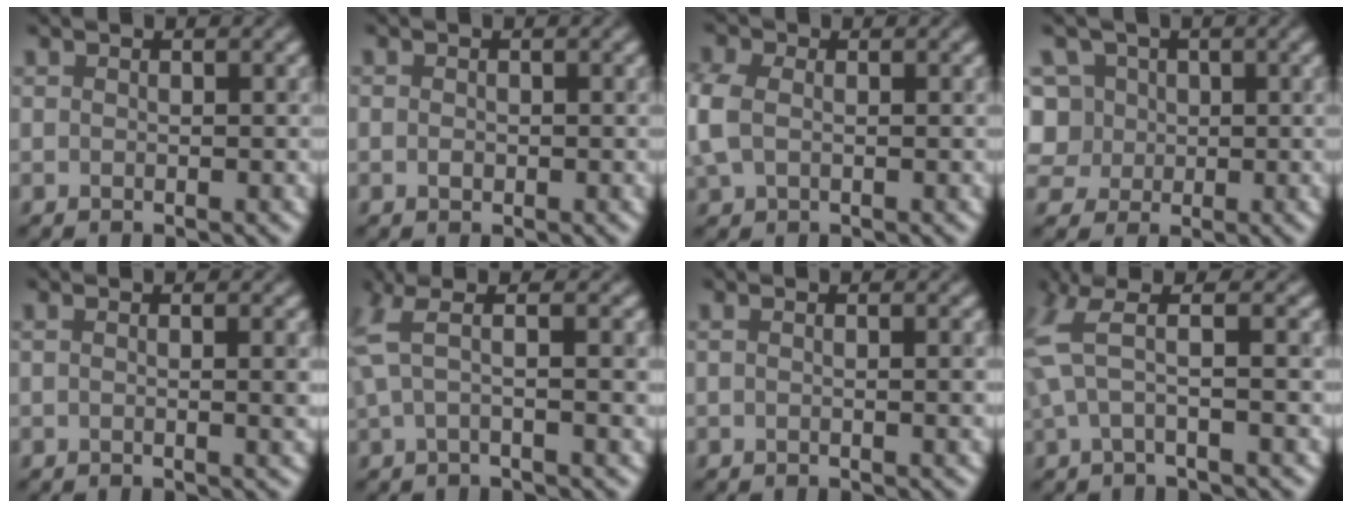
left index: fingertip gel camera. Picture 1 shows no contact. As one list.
[{"total": 0.7, "force": [-0.2, 0.5, 0.4], "torque": [-0.009, -0.002, -0.006]}, {"total": 3.0, "force": [0.0, 2.2, 2.0], "torque": [-0.064, 0.004, -0.005]}, {"total": 8.2, "force": [1.8, 7.1, 3.7], "torque": [-0.073, 0.041, -0.001]}, {"total": 2.1, "force": [0.2, 0.4, 2.0], "torque": [-0.025, 0.002, 0.000]}, {"total": 3.7, "force": [0.8, 0.8, 3.5], "torque": [-0.069, 0.009, 0.009]}, {"total": 1.4, "force": [0.1, 0.3, 1.4], "torque": [-0.020, 0.003, -0.002]}, {"total": 3.3, "force": [0.8, 0.5, 3.2], "torque": [-0.076, 0.009, 0.011]}]